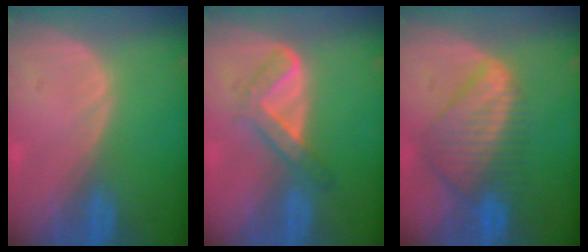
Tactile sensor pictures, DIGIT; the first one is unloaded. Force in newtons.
{"total": 4.8, "press": 4.7, "slide": 0.7}
{"total": 8.7, "press": 7.5, "slide": 4.3}